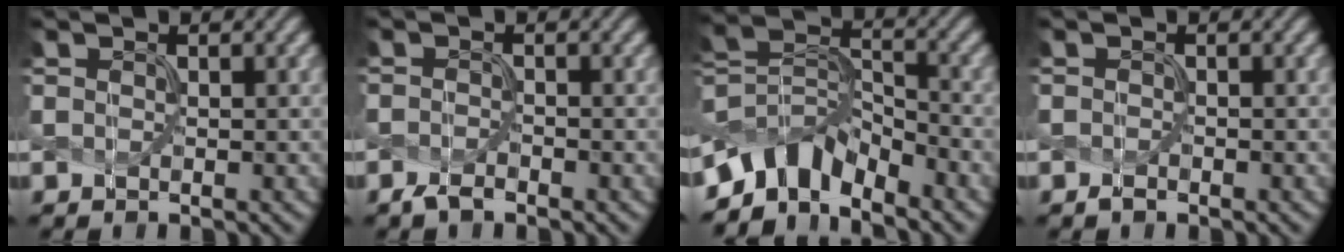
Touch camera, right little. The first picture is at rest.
{"total": 1.3, "force": [-1.2, 0.3, 0.5], "torque": [-0.016, 0.001, -0.020]}
{"total": 5.9, "force": [-5.0, 2.7, 1.7], "torque": [-0.024, 0.003, -0.100]}
{"total": 0.5, "force": [-0.5, 0.2, 0.0], "torque": [-0.002, 0.001, -0.003]}